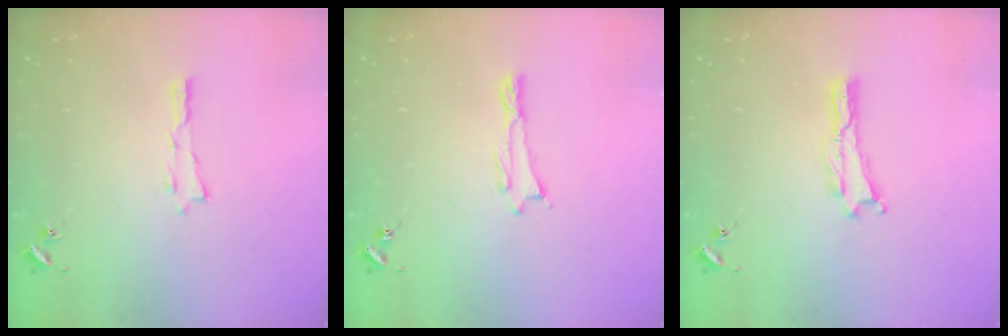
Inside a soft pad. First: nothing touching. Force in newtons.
{"total": 0.0}
{"total": 0.0}